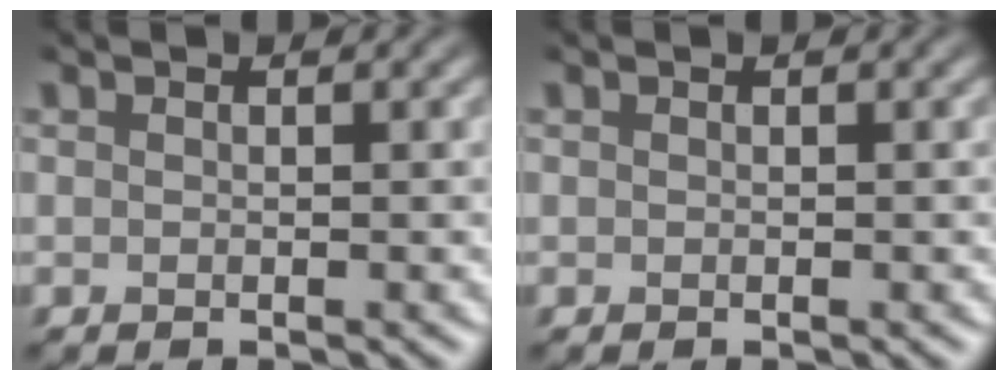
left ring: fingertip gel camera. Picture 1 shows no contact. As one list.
[{"total": 0.0}]